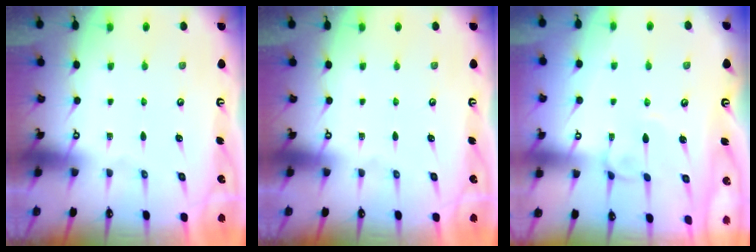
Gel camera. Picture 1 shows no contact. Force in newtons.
{"total": 0.0}
{"total": 1.7, "press": 1.7, "slide": 0.4}